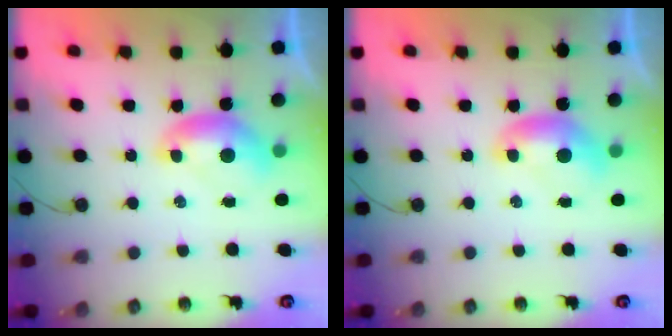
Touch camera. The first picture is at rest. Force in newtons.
{"total": 0.0}